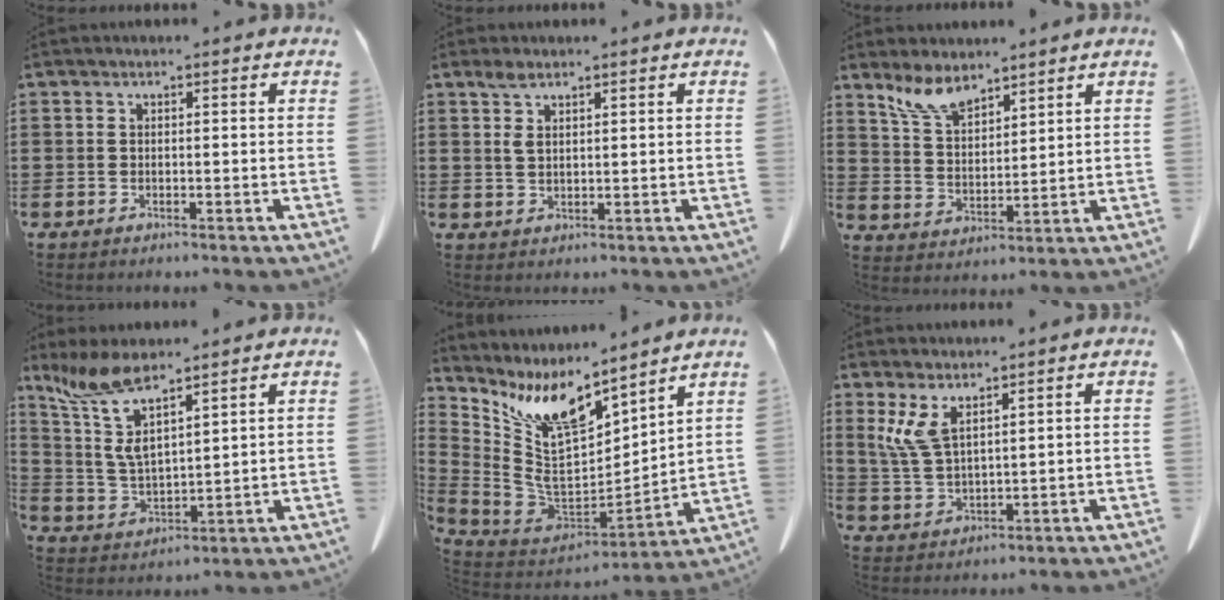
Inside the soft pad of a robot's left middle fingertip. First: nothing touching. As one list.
[{"total": 2.7, "force": [1.5, 1.0, 2.0], "torque": [-0.047, 0.002, 0.027]}, {"total": 6.5, "force": [5.6, 2.0, 2.7], "torque": [-0.070, -0.018, 0.106]}, {"total": 10.2, "force": [6.6, 3.1, 7.2], "torque": [-0.184, -0.028, 0.114]}, {"total": 12.2, "force": [8.1, 4.6, 7.8], "torque": [-0.201, -0.053, 0.144]}, {"total": 5.6, "force": [3.0, 2.0, 4.3], "torque": [-0.116, -0.010, 0.048]}]